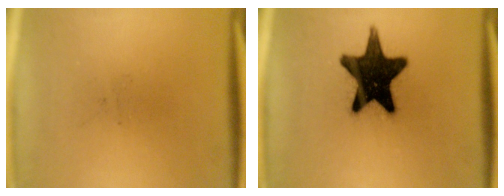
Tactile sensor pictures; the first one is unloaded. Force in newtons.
{"total": 18.2}